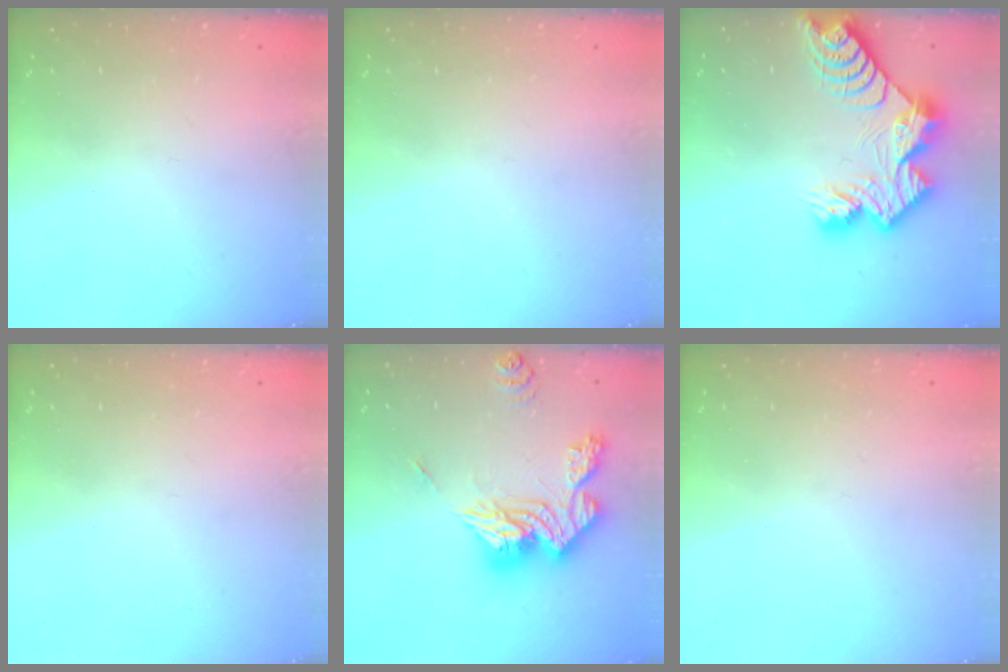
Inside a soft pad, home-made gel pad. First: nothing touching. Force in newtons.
{"total": 0.0}
{"total": 18.7, "press": 18.6, "slide": 1.9}
{"total": 0.0}
{"total": 17.2, "press": 17.1, "slide": 1.5}
{"total": 0.0}